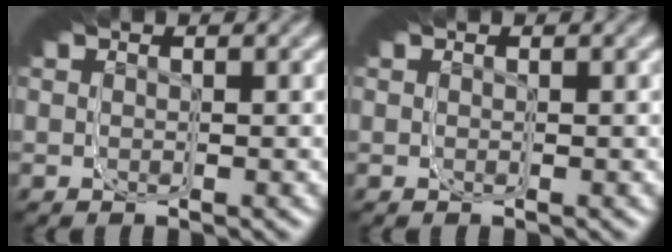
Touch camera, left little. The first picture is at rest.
{"total": 0.0}